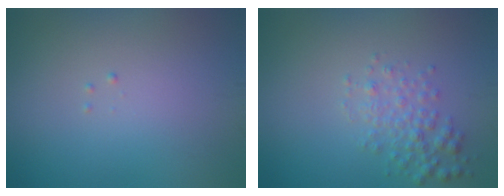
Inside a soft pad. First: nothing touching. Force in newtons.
{"total": 2.4, "press": 2.4, "slide": 0.1}